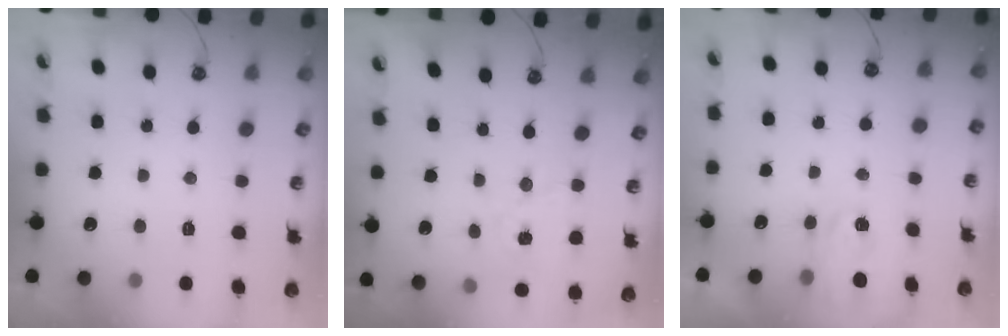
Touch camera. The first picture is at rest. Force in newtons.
{"total": 2.9, "press": 2.9, "slide": 0.4}
{"total": 2.5, "press": 2.4, "slide": 0.4}